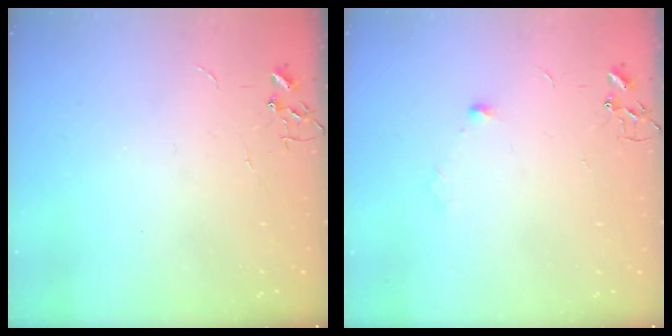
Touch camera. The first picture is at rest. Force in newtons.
{"total": 4.5, "press": 4.4, "slide": 0.9}